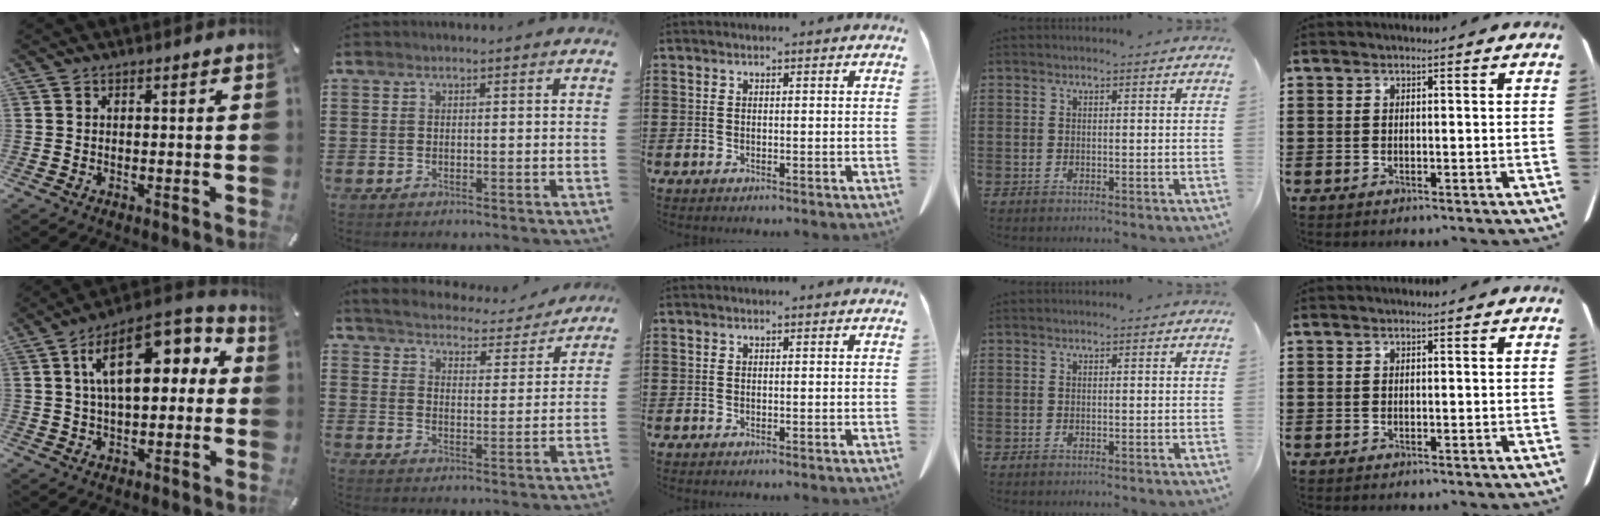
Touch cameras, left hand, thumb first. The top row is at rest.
{"thumb": {"total": 16.2, "force": [5.1, 8.6, 12.7], "torque": [-0.201, -0.014, 0.086]}, "index": {"total": 4.0, "force": [4.0, 0.0, 0.3], "torque": [-0.032, -0.032, 0.063]}}